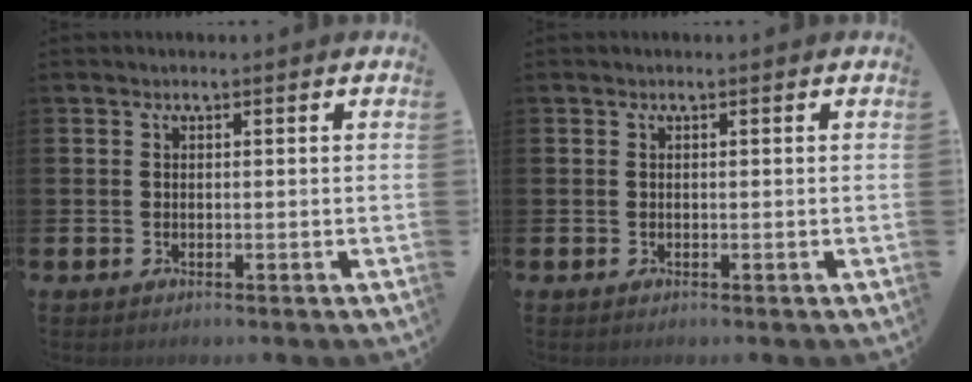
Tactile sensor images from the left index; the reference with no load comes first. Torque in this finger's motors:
{"motor_torque": [0.00, 0.00, 0.01, 0.00]}